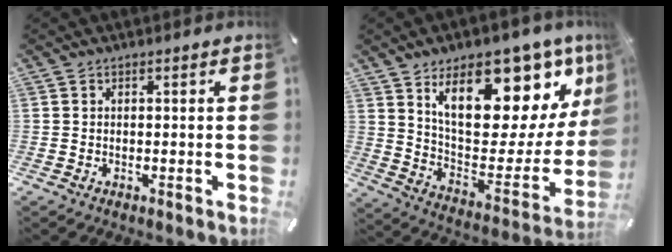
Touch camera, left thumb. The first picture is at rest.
{"total": 21.8, "force": [14.2, 10.1, 13.0], "torque": [-0.188, -0.101, 0.241]}